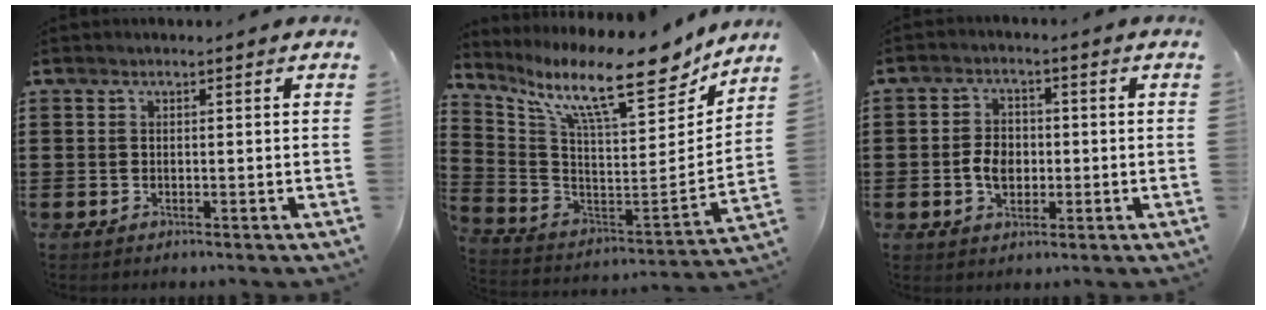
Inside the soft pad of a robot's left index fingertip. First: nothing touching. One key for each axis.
{"total": 13.9, "fx": 10.1, "fy": 2.5, "fz": 9.3, "tx": -0.200, "ty": -0.070, "tz": 0.166}
{"total": 4.4, "fx": -0.7, "fy": 3.1, "fz": 3.1, "tx": -0.061, "ty": 0.001, "tz": -0.018}